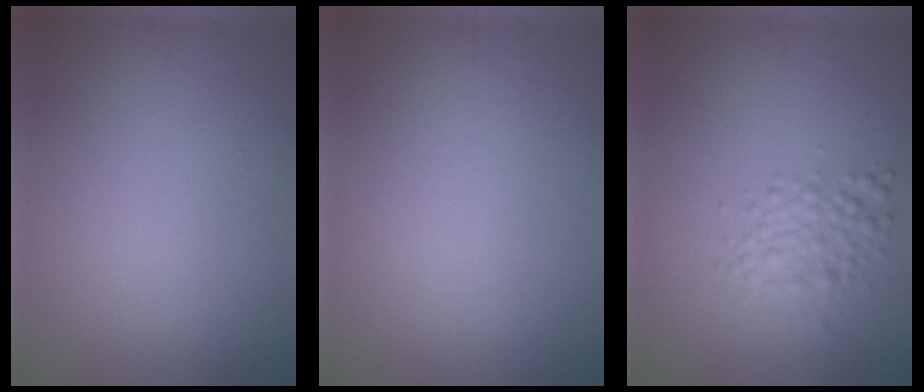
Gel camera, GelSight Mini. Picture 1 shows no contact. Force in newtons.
{"total": 0.0}
{"total": 2.8, "press": 2.8, "slide": 0.0}